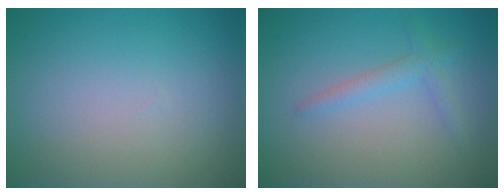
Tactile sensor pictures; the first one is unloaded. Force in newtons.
{"total": 1.6, "press": 1.6, "slide": 0.1}